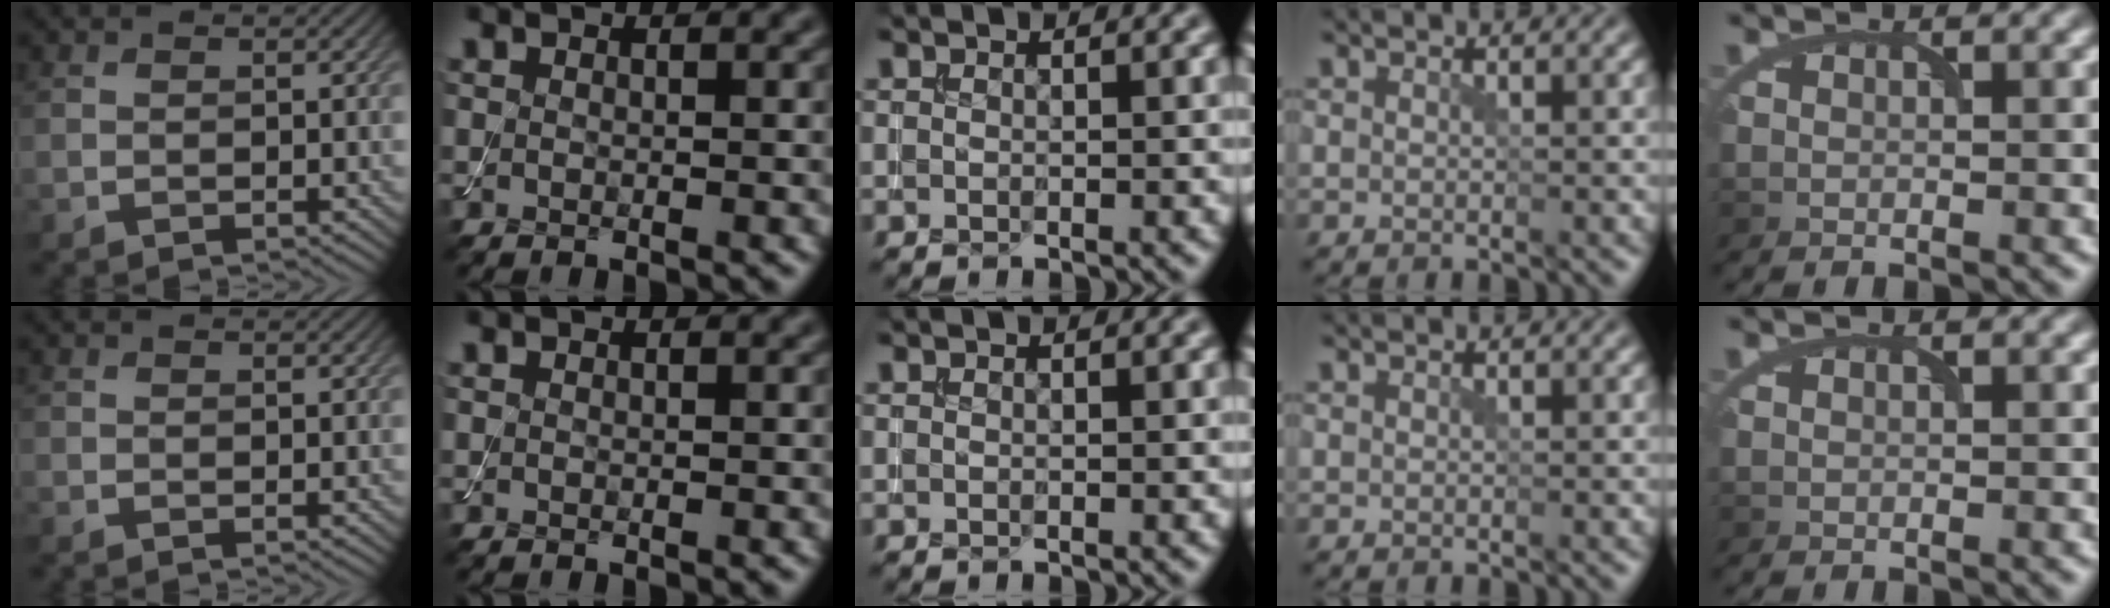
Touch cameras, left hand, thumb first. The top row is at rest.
{}